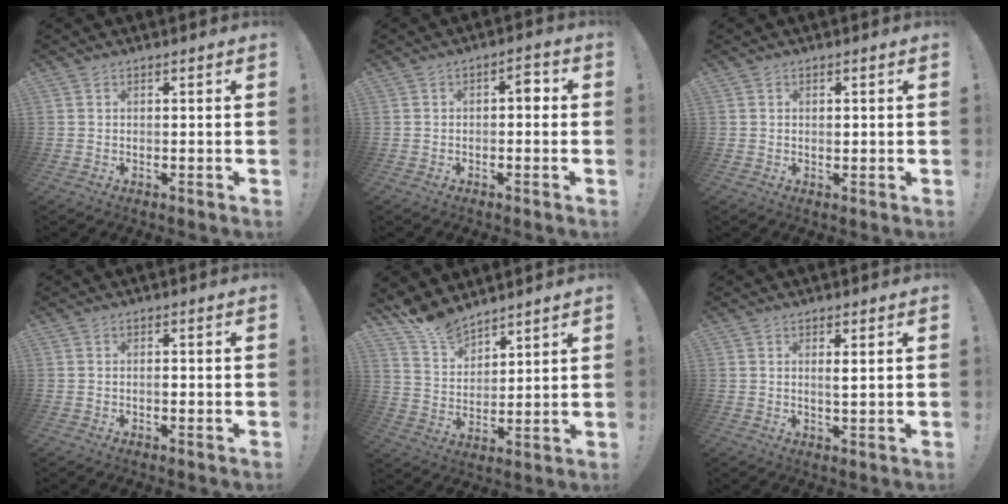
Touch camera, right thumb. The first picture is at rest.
{"total": 3.4, "force": [-0.6, 1.7, 2.8], "torque": [-0.044, 0.010, -0.018]}
{"total": 0.9, "force": [0.0, 0.7, 0.5], "torque": [-0.002, 0.001, -0.003]}
{"total": 1.2, "force": [-0.5, 0.6, 0.8], "torque": [-0.022, 0.005, -0.008]}
{"total": 9.9, "force": [9.0, 3.7, 1.8], "torque": [-0.047, -0.069, 0.176]}
{"total": 2.3, "force": [0.9, 0.2, 2.1], "torque": [-0.032, -0.009, 0.012]}